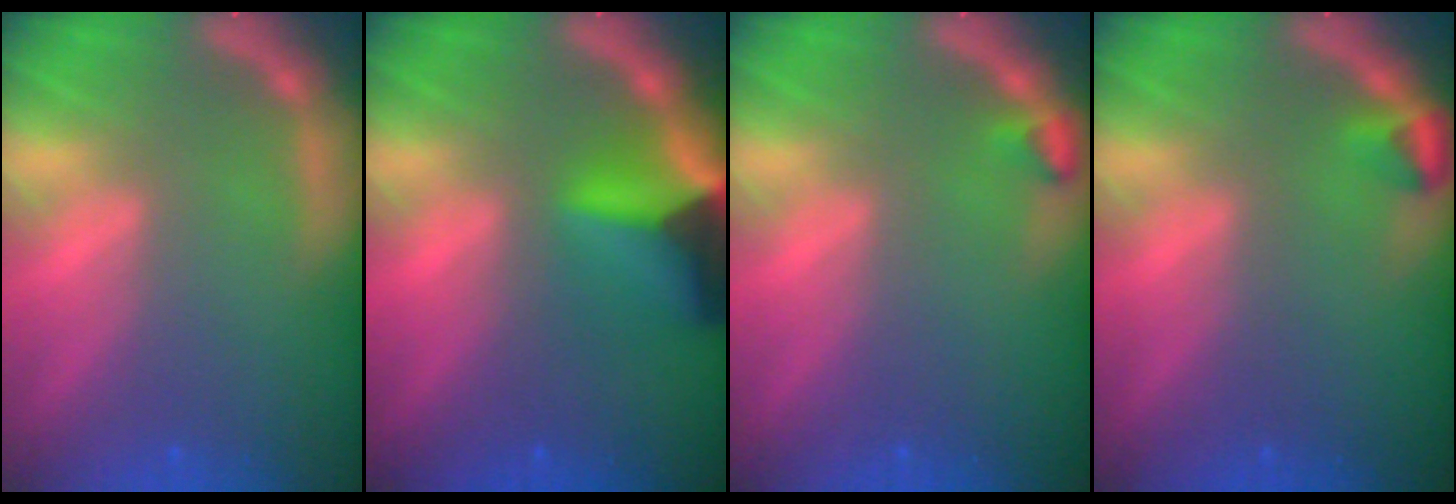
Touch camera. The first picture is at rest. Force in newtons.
{"total": 7.9}
{"total": 0.9}
{"total": 1.5}